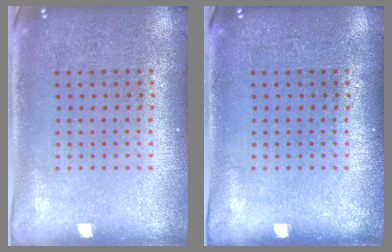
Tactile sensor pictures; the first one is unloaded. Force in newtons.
{"total": 0.0}